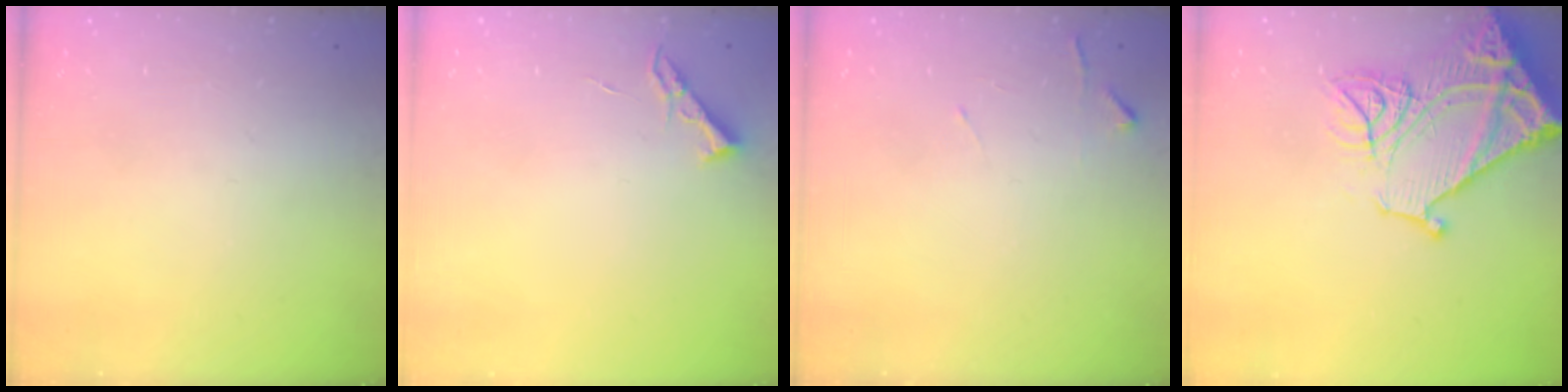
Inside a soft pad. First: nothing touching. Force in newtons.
{"total": 4.3, "press": 4.2, "slide": 0.7}
{"total": 4.7, "press": 4.6, "slide": 0.6}
{"total": 22.0, "press": 21.8, "slide": 2.5}